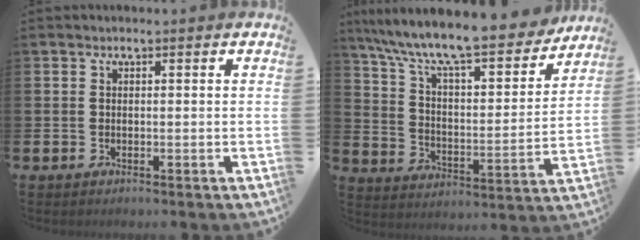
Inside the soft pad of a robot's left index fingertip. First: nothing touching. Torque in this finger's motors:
{"motor_torque": [0.72, -1.11, 1.06, 0.21]}